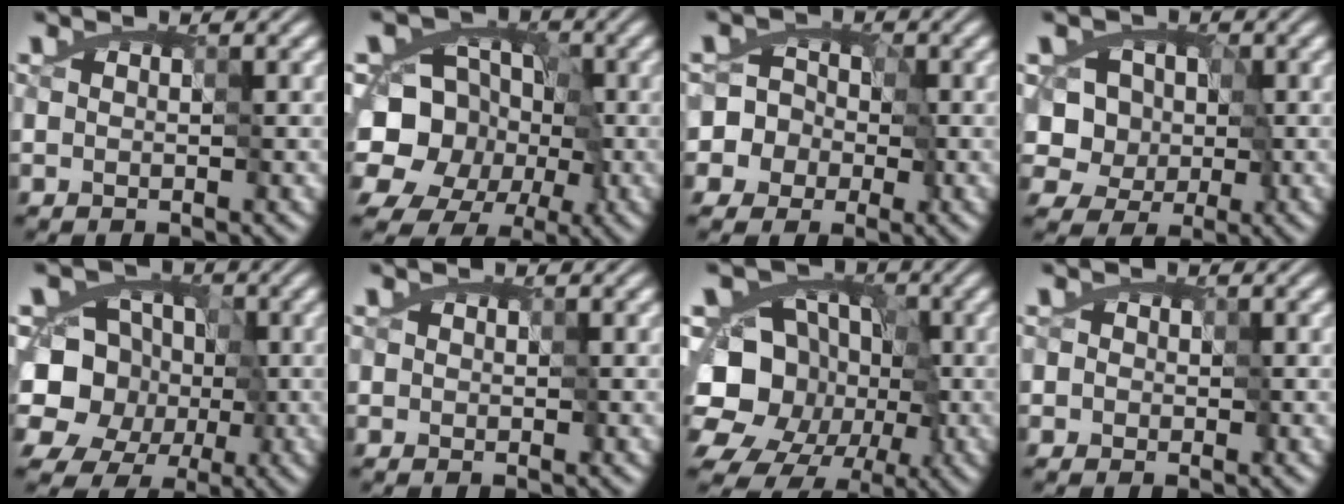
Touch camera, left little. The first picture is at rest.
{"total": 11.7, "force": [-3.6, 10.0, 4.8], "torque": [-0.075, 0.001, -0.084]}
{"total": 8.0, "force": [-2.8, 7.3, 1.8], "torque": [-0.039, 0.022, -0.086]}
{"total": 7.8, "force": [-1.1, 6.8, 3.6], "torque": [-0.043, 0.023, -0.051]}
{"total": 8.8, "force": [-2.6, 7.8, 3.2], "torque": [-0.036, 0.007, -0.071]}
{"total": 0.0}
{"total": 14.6, "force": [-5.0, 12.6, 5.5], "torque": [-0.097, -0.019, -0.102]}
{"total": 1.5, "force": [0.0, 1.4, 0.4], "torque": [-0.016, 0.006, 0.007]}